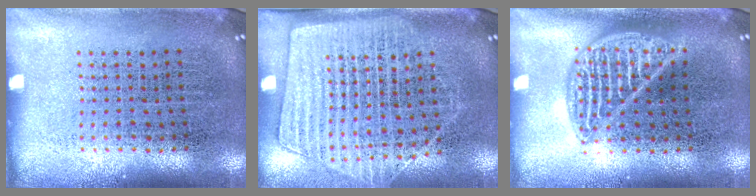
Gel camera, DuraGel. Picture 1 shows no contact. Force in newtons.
{"total": 1.7, "press": 1.4, "slide": 1.0}
{"total": 1.9, "press": 1.9, "slide": 0.3}